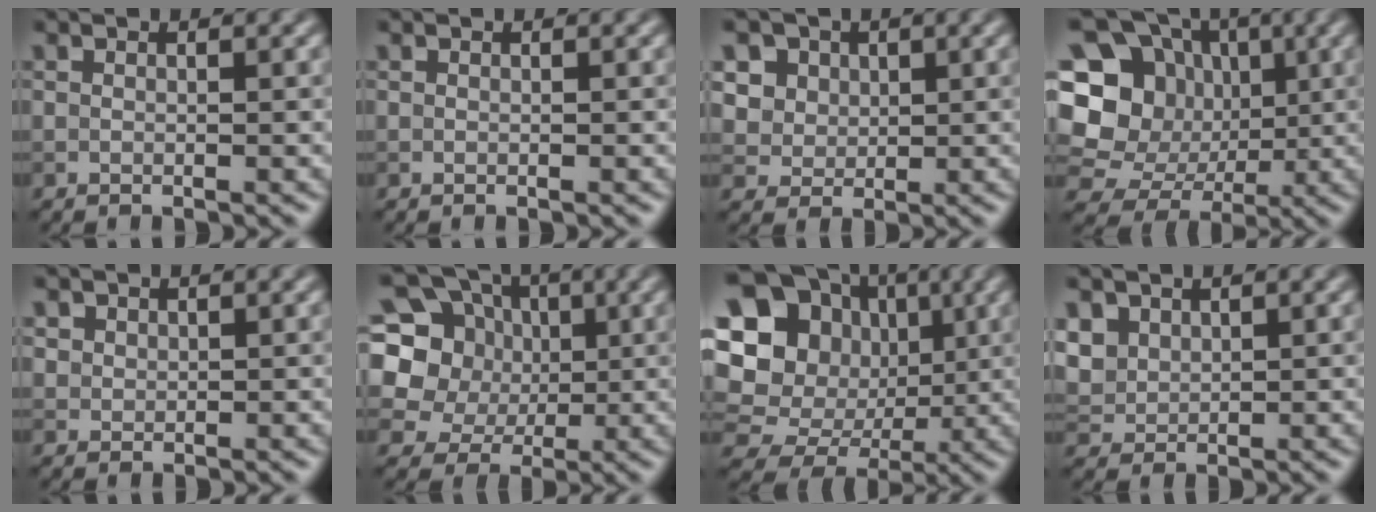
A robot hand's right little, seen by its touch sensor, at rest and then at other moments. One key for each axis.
{"total": 0.0}
{"total": 7.8, "fx": 3.9, "fy": 5.9, "fz": 3.2, "tx": -0.063, "ty": 0.013, "tz": 0.052}
{"total": 17.1, "fx": 1.6, "fy": 15.6, "fz": 6.9, "tx": -0.182, "ty": 0.030, "tz": 0.012}
{"total": 1.3, "fx": 0.8, "fy": 1.0, "fz": 0.3, "tx": -0.004, "ty": -0.009, "tz": 0.028}
{"total": 12.5, "fx": 2.8, "fy": 10.9, "fz": 5.3, "tx": -0.146, "ty": 0.036, "tz": 0.034}
{"total": 19.2, "fx": 3.1, "fy": 17.2, "fz": 7.8, "tx": -0.201, "ty": 0.036, "tz": 0.032}
{"total": 3.6, "fx": 1.8, "fy": 2.7, "fz": 1.6, "tx": -0.051, "ty": 0.000, "tz": 0.046}